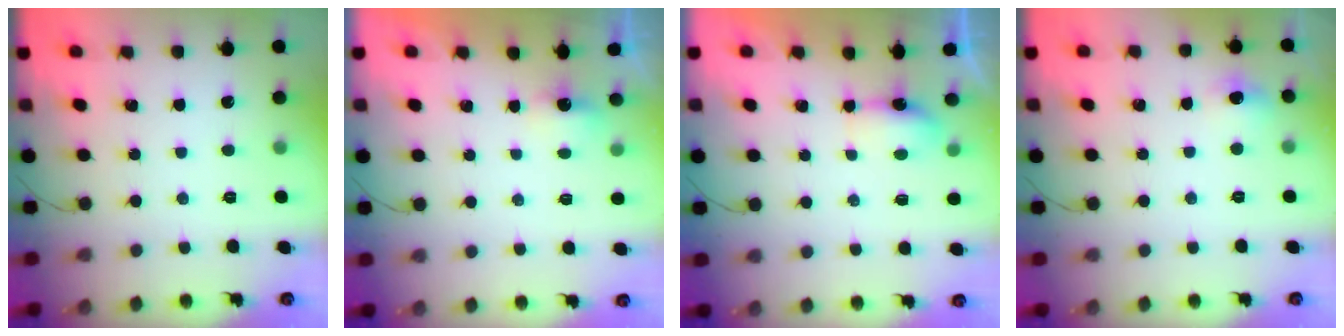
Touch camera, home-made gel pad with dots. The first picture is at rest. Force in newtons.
{"total": 1.8, "press": 1.6, "slide": 0.8}
{"total": 3.9, "press": 3.7, "slide": 1.3}
{"total": 8.3, "press": 4.8, "slide": 6.8}